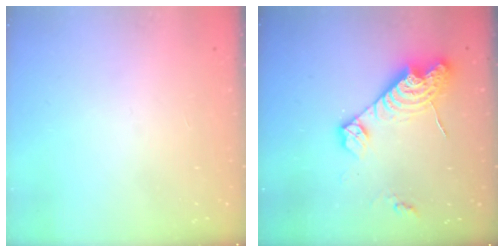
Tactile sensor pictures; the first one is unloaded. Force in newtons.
{"total": 14.7, "press": 14.6, "slide": 1.2}